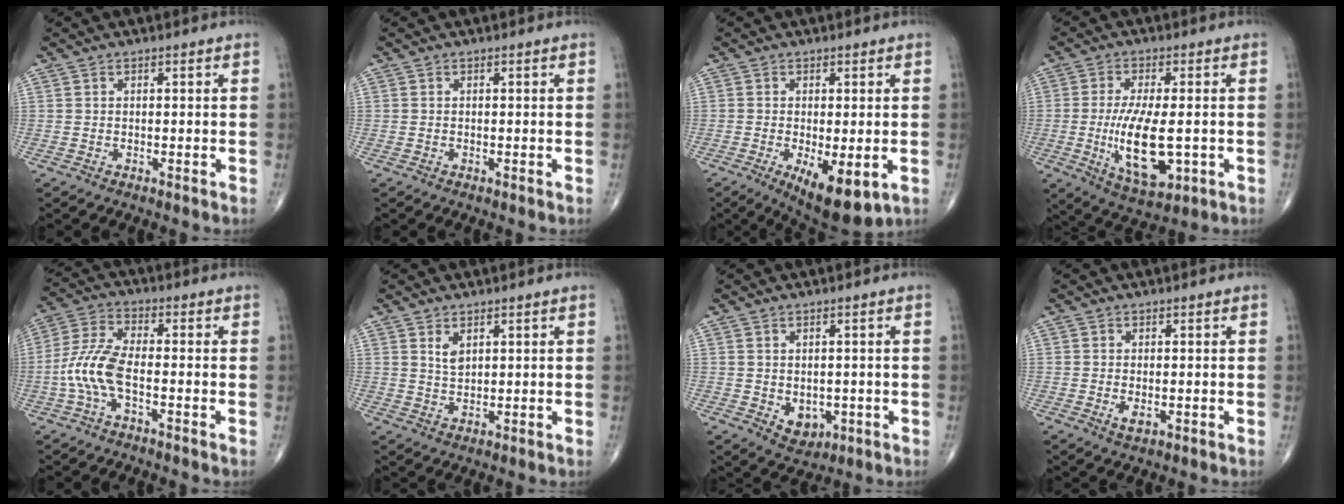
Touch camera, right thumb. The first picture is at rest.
{"total": 0.0}
{"total": 9.8, "force": [-3.1, 3.7, 8.5], "torque": [-0.126, -0.018, -0.039]}
{"total": 12.9, "force": [-2.0, 5.0, 11.7], "torque": [-0.210, -0.017, -0.023]}
{"total": 8.5, "force": [-2.4, 3.2, 7.5], "torque": [-0.180, 0.026, -0.053]}
{"total": 2.2, "force": [1.1, 1.2, 1.5], "torque": [-0.022, -0.007, 0.024]}
{"total": 4.5, "force": [-0.8, 3.4, 2.9], "torque": [-0.020, -0.005, 0.004]}
{"total": 1.9, "force": [-0.4, 0.9, 1.6], "torque": [-0.029, -0.004, -0.004]}